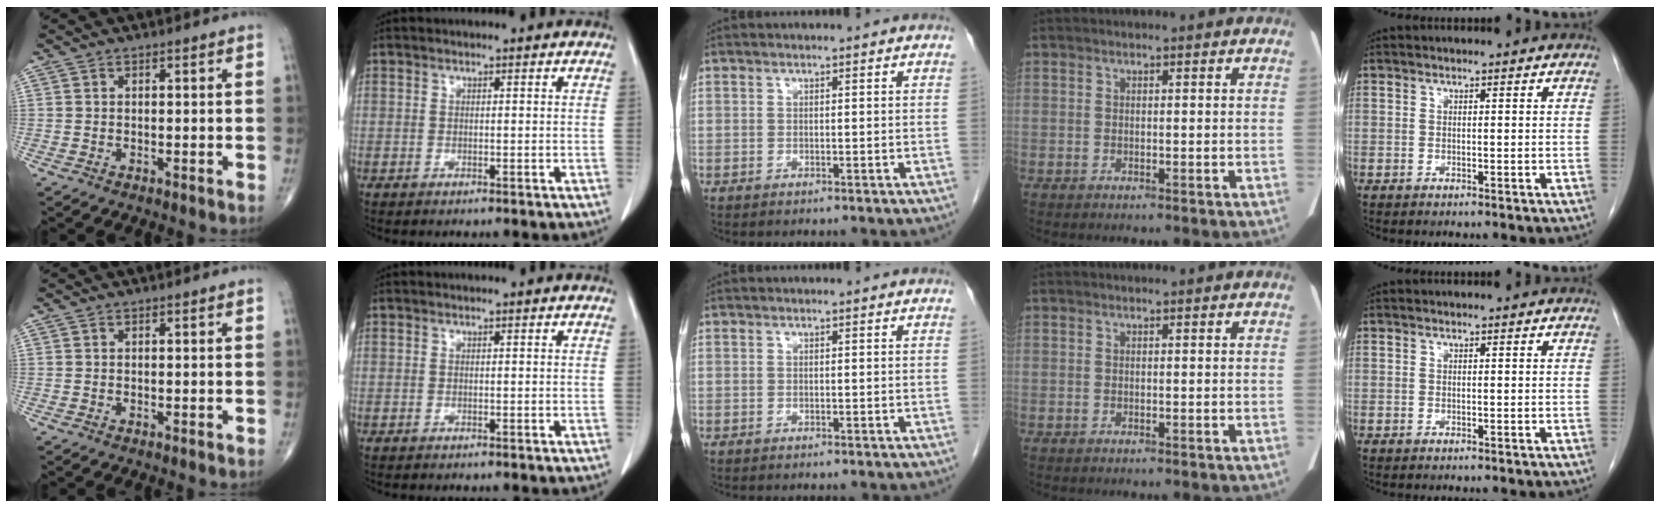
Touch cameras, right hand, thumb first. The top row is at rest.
{}